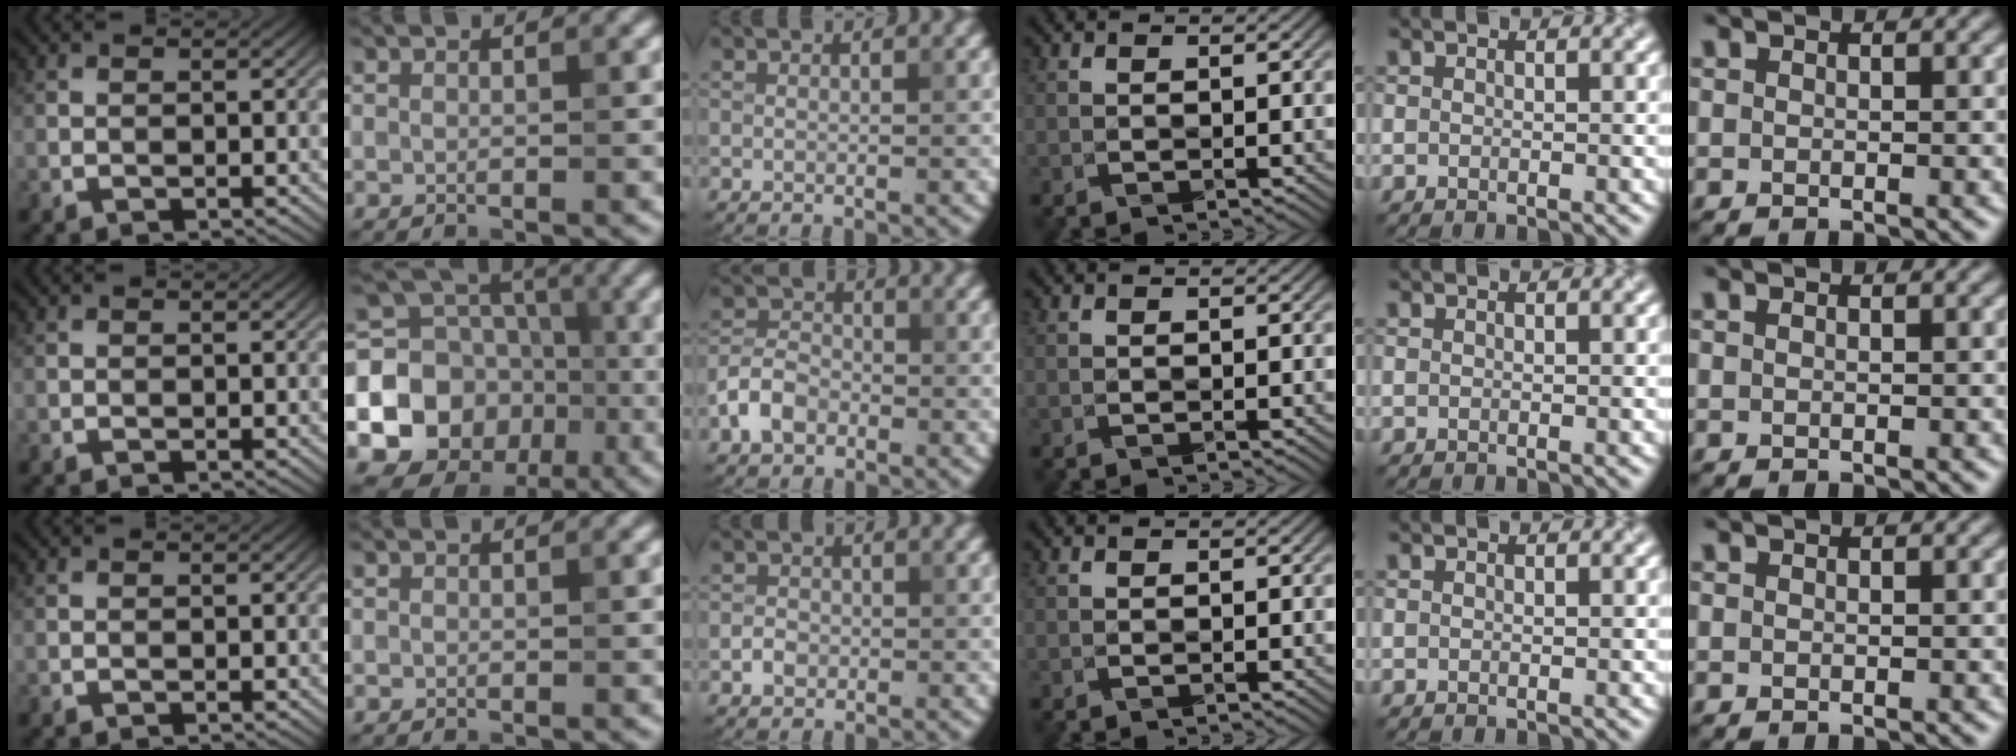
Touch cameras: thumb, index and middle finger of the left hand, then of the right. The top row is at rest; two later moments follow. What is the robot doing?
{"motion": "fold", "object": "envelope"}